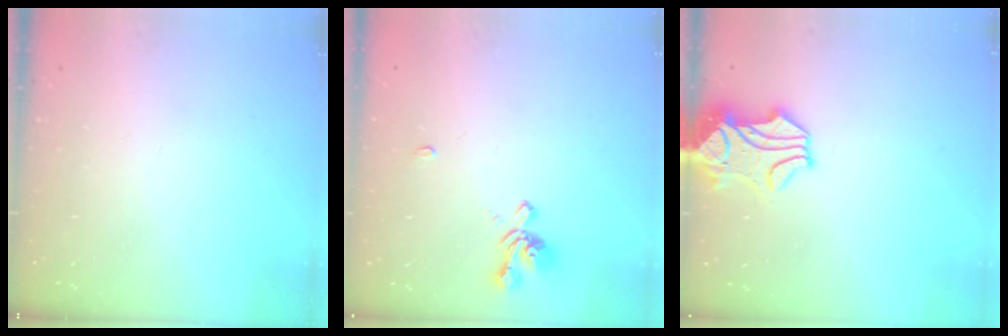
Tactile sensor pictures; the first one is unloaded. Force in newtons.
{"total": 1.8, "press": 1.4, "slide": 1.1}
{"total": 1.9, "press": 1.4, "slide": 1.3}